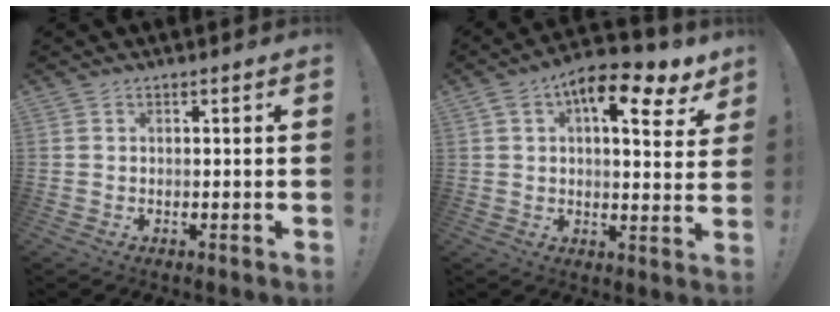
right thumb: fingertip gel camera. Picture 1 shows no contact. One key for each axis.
{"total": 13.5, "fx": 6.5, "fy": 5.2, "fz": 10.6, "tx": -0.146, "ty": -0.034, "tz": 0.101}